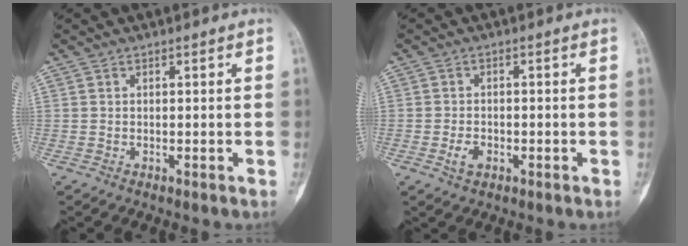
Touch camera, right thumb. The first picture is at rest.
{"total": 2.8, "force": [-1.1, 1.8, 1.8], "torque": [-0.030, 0.004, -0.017]}